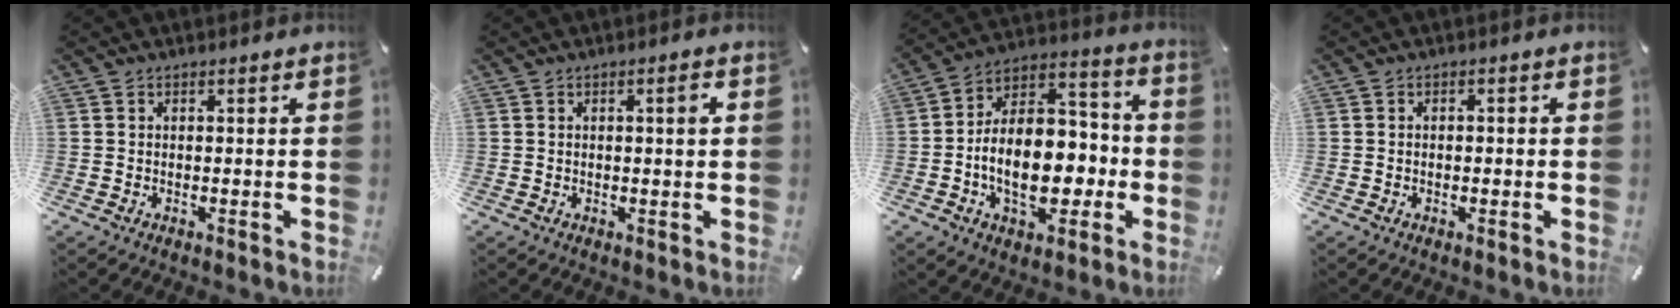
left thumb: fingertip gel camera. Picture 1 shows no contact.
{"total": 2.3, "force": [0.5, 0.3, 2.3], "torque": [-0.034, 0.000, 0.004]}
{"total": 17.3, "force": [-4.3, 11.5, 12.1], "torque": [-0.205, 0.007, -0.071]}
{"total": 1.1, "force": [-0.3, 0.6, 0.8], "torque": [-0.015, 0.001, -0.007]}